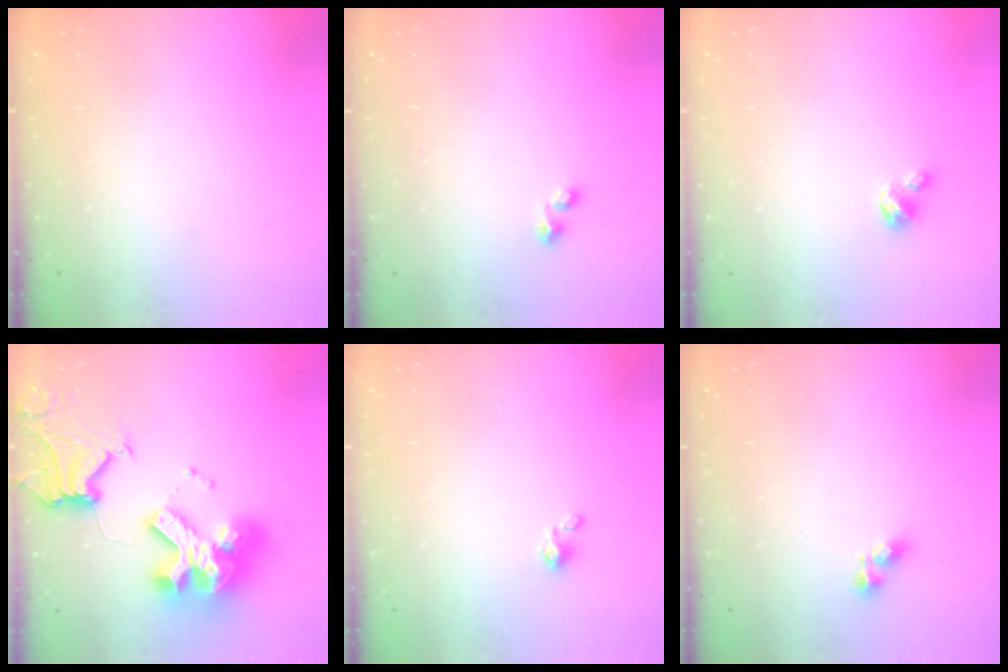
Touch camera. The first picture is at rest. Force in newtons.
{"total": 2.4, "press": 2.4, "slide": 0.4}
{"total": 2.9, "press": 2.9, "slide": 0.3}
{"total": 21.2, "press": 21.1, "slide": 2.3}
{"total": 0.0}
{"total": 5.0, "press": 4.9, "slide": 0.6}